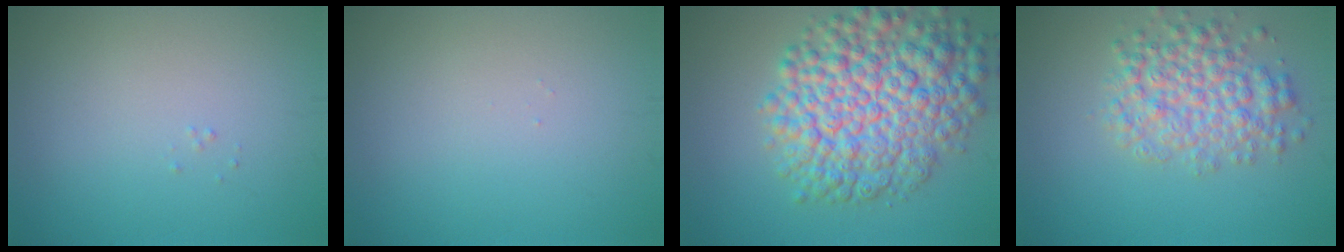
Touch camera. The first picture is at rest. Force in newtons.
{"total": 0.0}
{"total": 9.9, "press": 9.9, "slide": 0.3}
{"total": 4.9, "press": 4.9, "slide": 0.1}